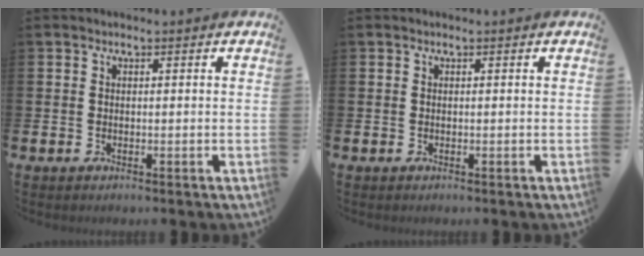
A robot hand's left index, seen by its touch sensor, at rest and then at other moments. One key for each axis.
{"total": 0.0}